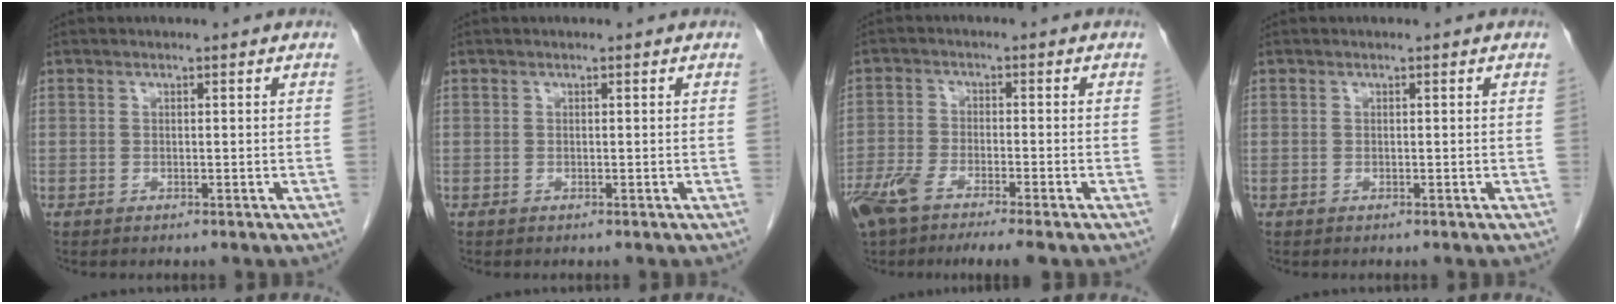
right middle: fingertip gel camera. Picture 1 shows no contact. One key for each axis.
{"total": 0.0}
{"total": 9.7, "fx": -6.9, "fy": 1.7, "fz": 6.5, "tx": -0.122, "ty": -0.009, "tz": -0.119}
{"total": 0.0}